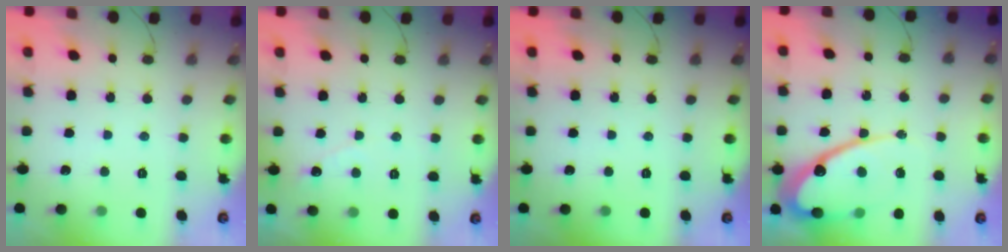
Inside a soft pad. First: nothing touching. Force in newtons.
{"total": 2.9, "press": 2.9, "slide": 0.3}
{"total": 0.0}
{"total": 16.8, "press": 16.8, "slide": 1.1}